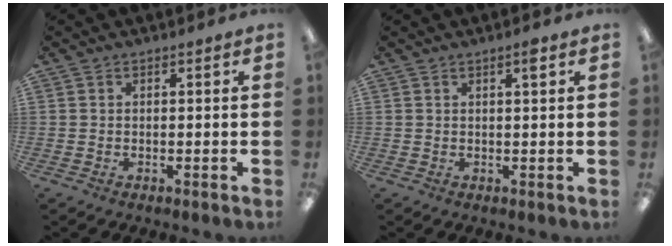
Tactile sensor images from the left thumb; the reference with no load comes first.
{"total": 2.1, "force": [1.3, 0.3, 1.6], "torque": [-0.029, -0.001, 0.019]}